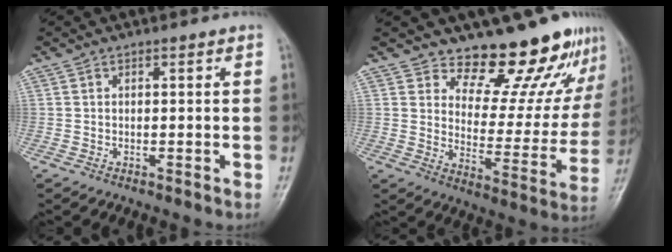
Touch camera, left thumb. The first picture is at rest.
{"total": 15.7, "force": [13.5, 6.0, 5.3], "torque": [-0.012, -0.117, 0.181]}